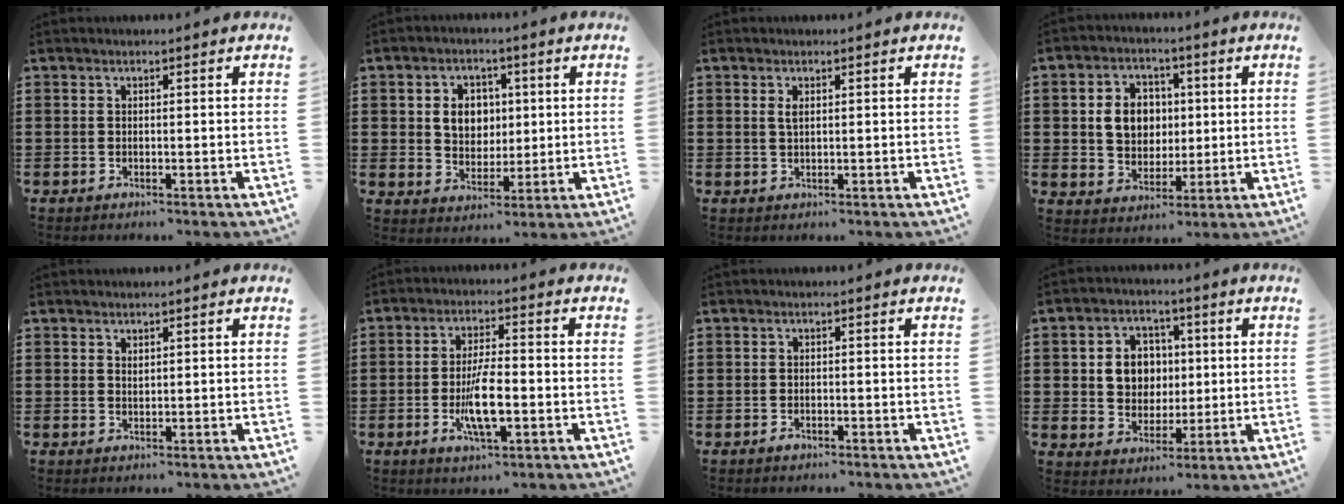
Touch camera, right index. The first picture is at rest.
{"total": 5.6, "force": [0.9, 4.7, 2.9], "torque": [-0.061, 0.007, 0.010]}
{"total": 1.3, "force": [0.4, 0.4, 1.1], "torque": [-0.024, 0.003, 0.006]}
{"total": 7.0, "force": [0.7, 5.9, 3.6], "torque": [-0.076, 0.013, 0.008]}
{"total": 0.8, "force": [0.6, 0.3, 0.2], "torque": [-0.006, 0.002, 0.012]}
{"total": 7.6, "force": [-1.9, 2.3, 7.0], "torque": [-0.141, -0.008, -0.036]}
{"total": 0.8, "force": [-0.6, 0.4, 0.5], "torque": [-0.010, -0.004, -0.010]}
{"total": 6.6, "force": [0.7, 5.8, 3.0], "torque": [-0.066, 0.012, 0.008]}